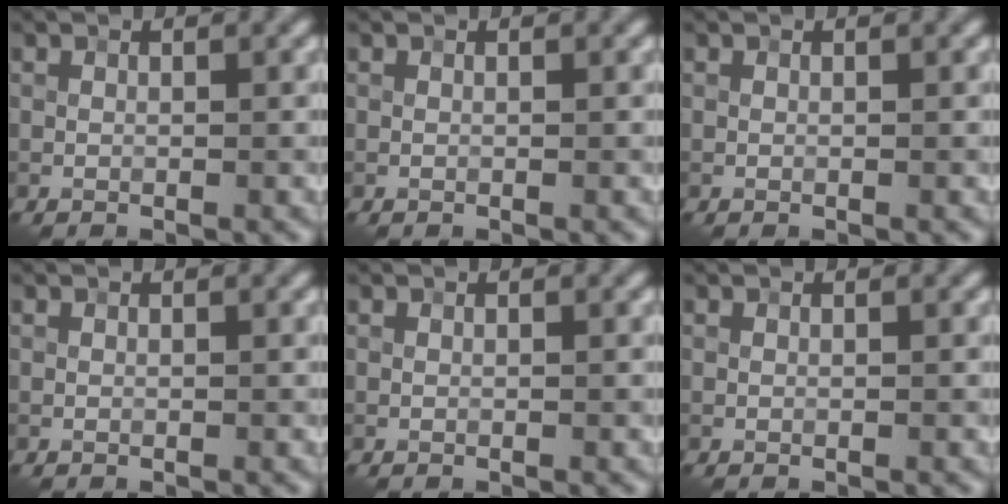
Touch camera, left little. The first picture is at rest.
{"total": 0.0}
{"total": 0.0}
{"total": 0.0}
{"total": 0.0}
{"total": 0.0}